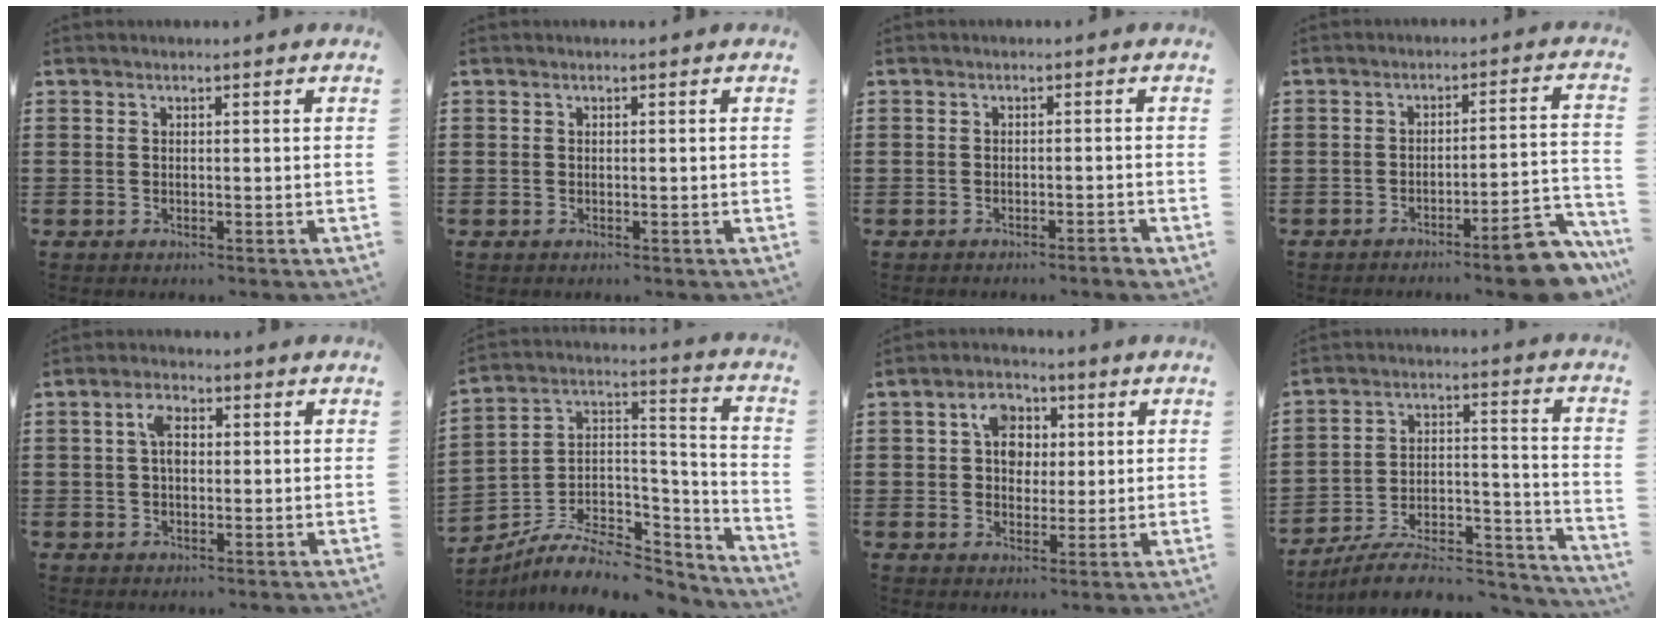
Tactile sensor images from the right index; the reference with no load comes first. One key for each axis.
{"total": 0.0}
{"total": 1.4, "fx": -1.2, "fy": -0.2, "fz": 0.7, "tx": -0.013, "ty": -0.001, "tz": -0.023}
{"total": 8.4, "fx": -6.3, "fy": 0.7, "fz": 5.6, "tx": -0.079, "ty": 0.011, "tz": -0.113}
{"total": 3.7, "fx": 0.6, "fy": 2.0, "fz": 3.1, "tx": -0.065, "ty": 0.010, "tz": 0.009}
{"total": 9.1, "fx": -6.6, "fy": 4.3, "fz": 4.6, "tx": -0.092, "ty": 0.016, "tz": -0.126}
{"total": 6.0, "fx": 1.7, "fy": 4.7, "fz": 3.2, "tx": -0.066, "ty": 0.011, "tz": 0.024}
{"total": 8.9, "fx": -7.6, "fy": 2.4, "fz": 3.9, "tx": -0.059, "ty": 0.016, "tz": -0.144}